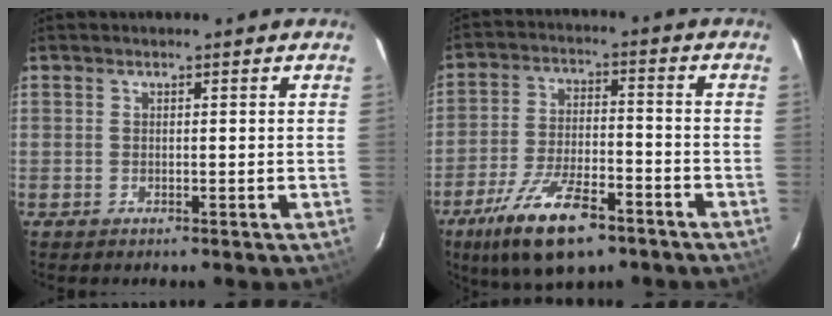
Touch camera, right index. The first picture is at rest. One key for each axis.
{"total": 15.0, "fx": -9.6, "fy": 5.4, "fz": 10.2, "tx": -0.212, "ty": -0.022, "tz": -0.167}